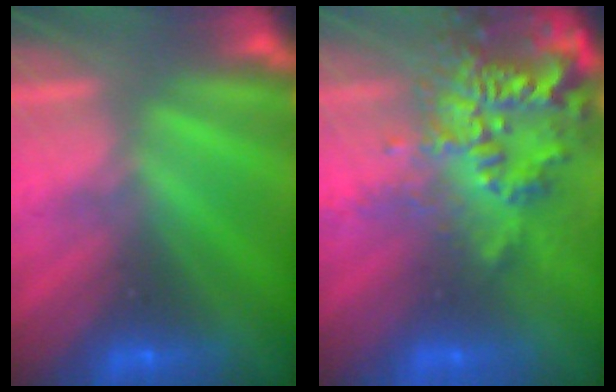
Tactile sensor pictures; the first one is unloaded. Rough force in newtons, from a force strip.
{"total": 8.3}